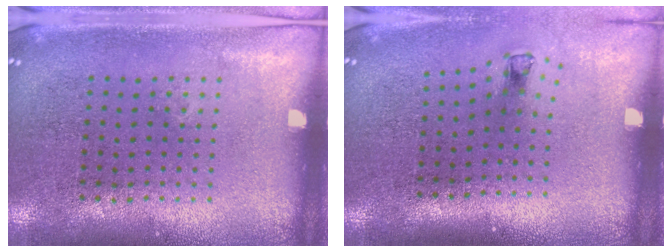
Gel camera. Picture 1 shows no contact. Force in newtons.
{"total": 0.7, "press": 0.3, "slide": 0.6}